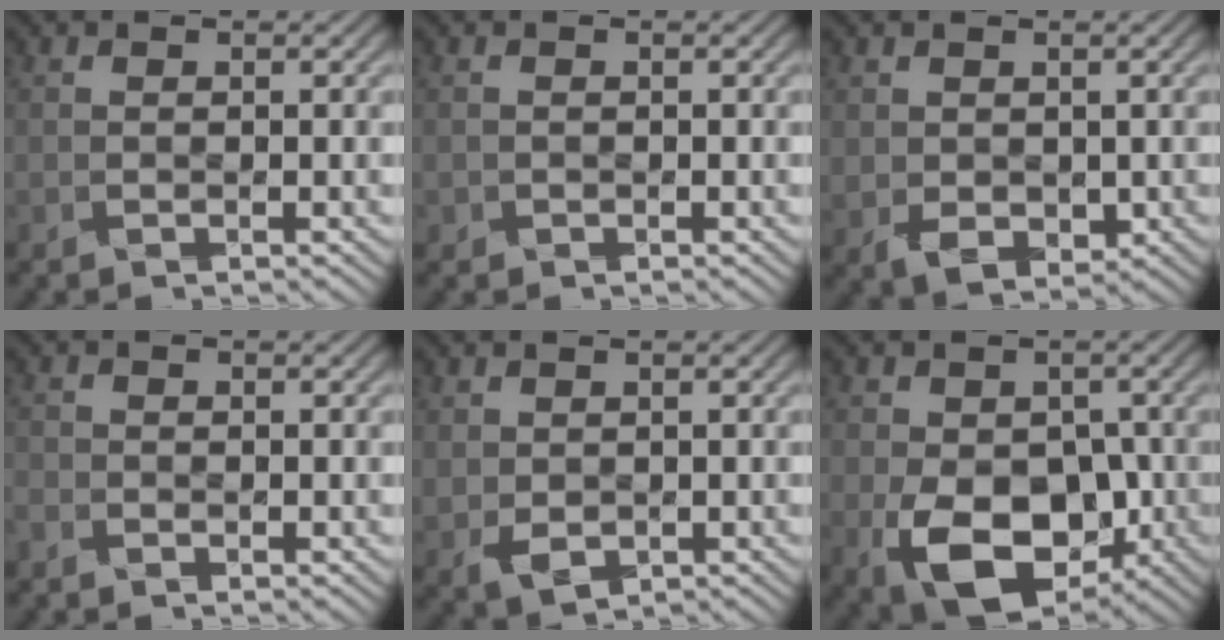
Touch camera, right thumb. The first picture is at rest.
{"total": 0.6, "force": [-0.2, 0.5, -0.1], "torque": [-0.005, 0.004, -0.002]}
{"total": 3.7, "force": [-0.1, 3.1, 1.9], "torque": [-0.069, -0.015, 0.009]}
{"total": 1.4, "force": [-1.2, 0.6, 0.4], "torque": [-0.023, 0.000, -0.017]}
{"total": 3.1, "force": [0.0, 2.6, 1.7], "torque": [-0.069, -0.009, 0.015]}
{"total": 11.7, "force": [-3.7, 7.5, 8.3], "torque": [-0.155, -0.021, -0.057]}